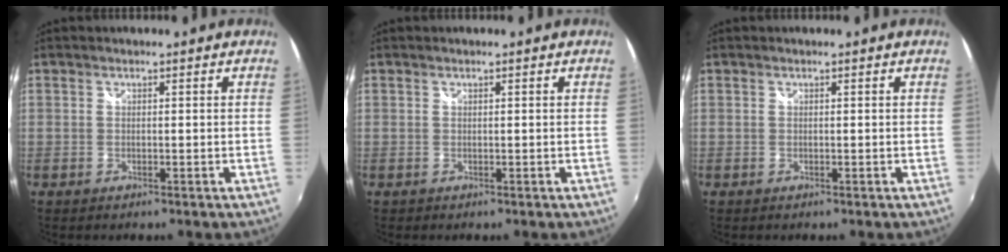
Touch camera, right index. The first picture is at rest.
{"total": 0.0}
{"total": 0.0}